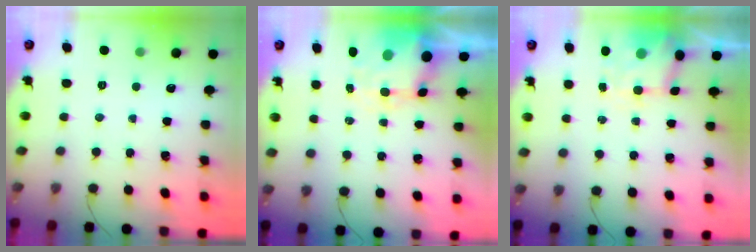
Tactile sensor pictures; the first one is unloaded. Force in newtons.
{"total": 7.3, "press": 7.1, "slide": 1.8}
{"total": 3.6, "press": 3.5, "slide": 0.9}